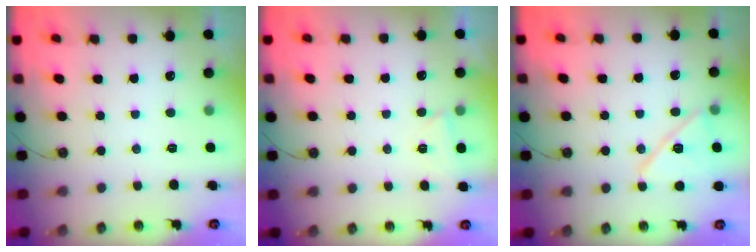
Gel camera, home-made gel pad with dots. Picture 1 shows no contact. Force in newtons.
{"total": 2.1, "press": 1.9, "slide": 0.9}
{"total": 13.3, "press": 13.3, "slide": 0.2}